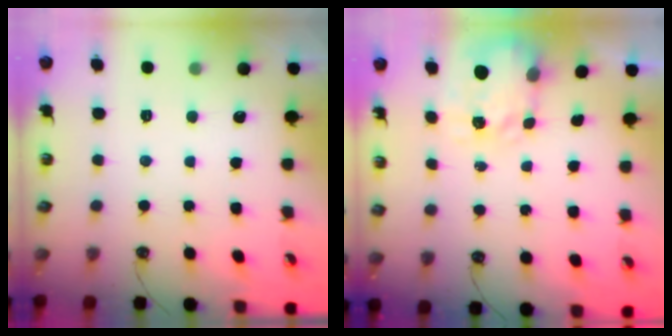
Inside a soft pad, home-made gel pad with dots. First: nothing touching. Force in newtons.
{"total": 3.5, "press": 3.4, "slide": 0.4}